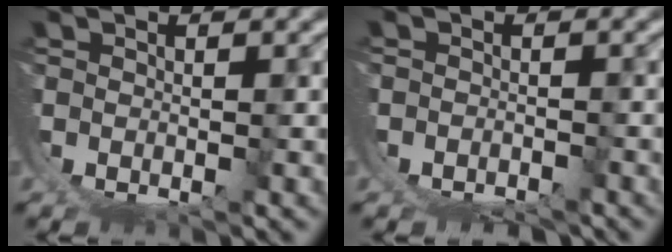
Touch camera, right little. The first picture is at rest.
{"total": 3.4, "force": [-3.3, 0.7, 0.4], "torque": [0.001, -0.023, -0.048]}